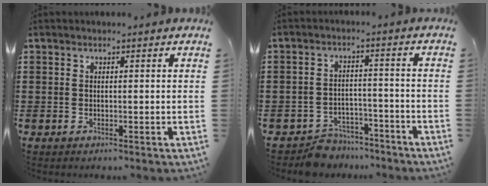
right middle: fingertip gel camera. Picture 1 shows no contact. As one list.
[{"total": 5.1, "force": [-4.9, 1.4, 0.0], "torque": [-0.009, 0.009, -0.104]}]